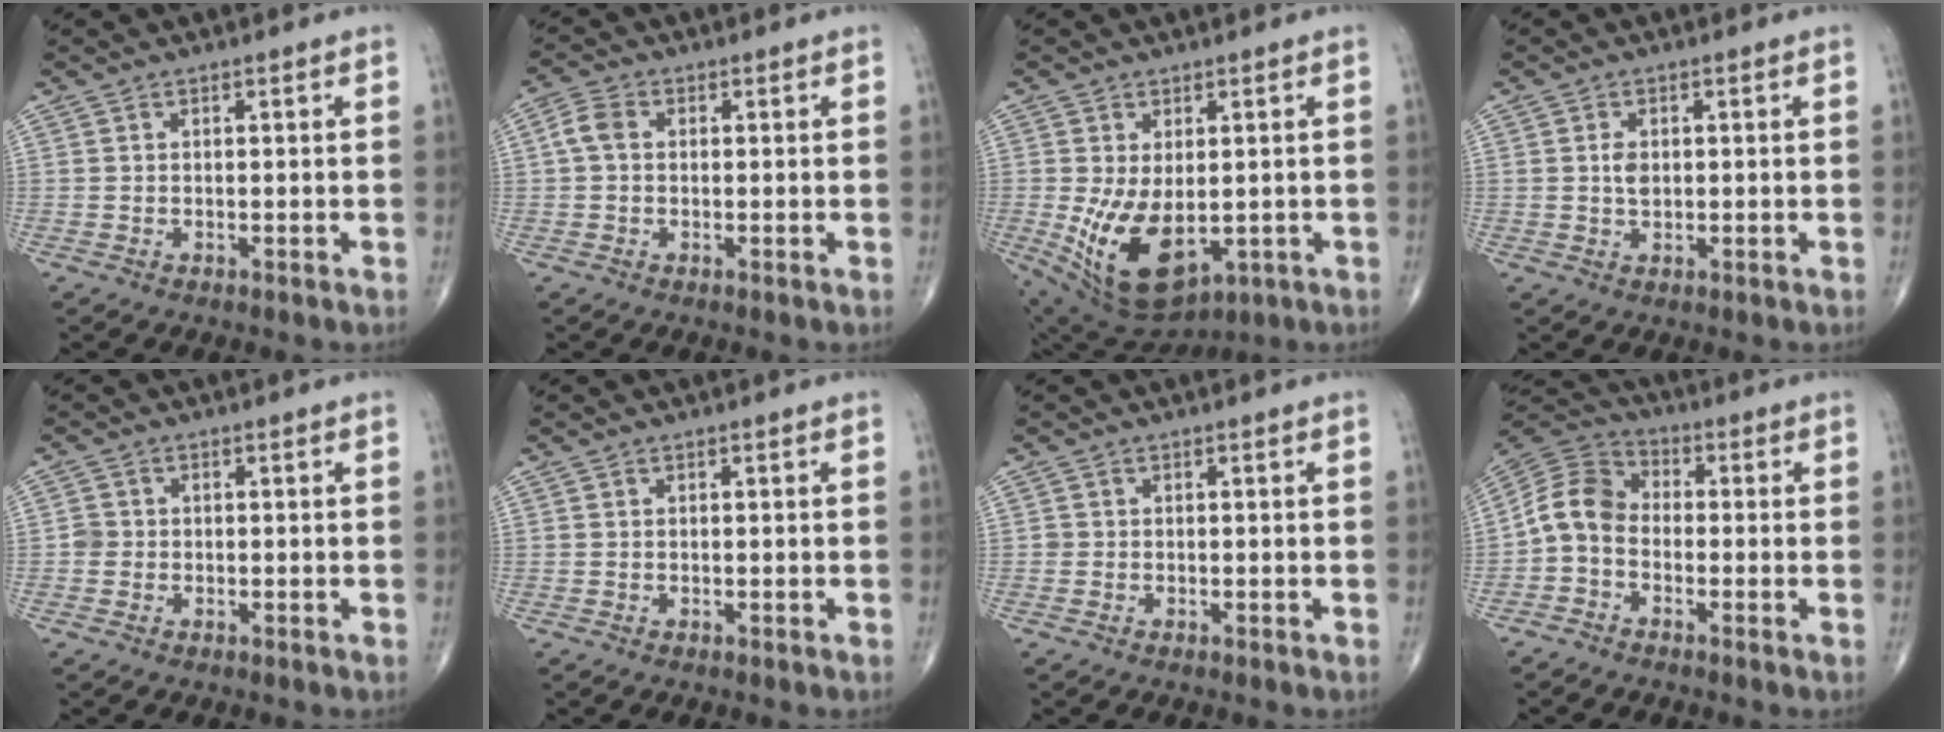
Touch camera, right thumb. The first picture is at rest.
{"total": 3.6, "force": [0.3, 2.6, 2.5], "torque": [-0.052, 0.012, 0.001]}
{"total": 13.6, "force": [-1.9, 7.6, 11.1], "torque": [-0.200, -0.015, 0.000]}
{"total": 2.5, "force": [0.3, 1.6, 1.9], "torque": [-0.031, -0.001, 0.006]}
{"total": 1.8, "force": [-0.3, 1.7, 0.6], "torque": [-0.002, 0.006, -0.007]}
{"total": 0.0}
{"total": 0.6, "force": [-0.1, 0.6, 0.0], "torque": [0.002, 0.004, -0.002]}
{"total": 7.9, "force": [-1.8, 5.9, 5.0], "torque": [-0.085, 0.033, -0.055]}